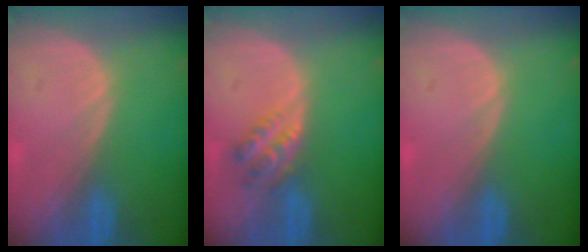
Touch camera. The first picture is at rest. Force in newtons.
{"total": 4.5, "press": 3.8, "slide": 2.5}
{"total": 0.0}